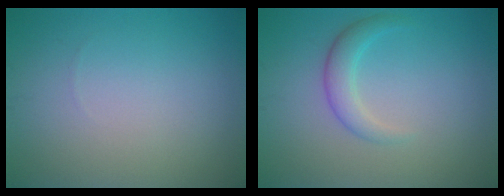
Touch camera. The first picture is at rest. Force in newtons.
{"total": 2.3, "press": 2.3, "slide": 0.1}